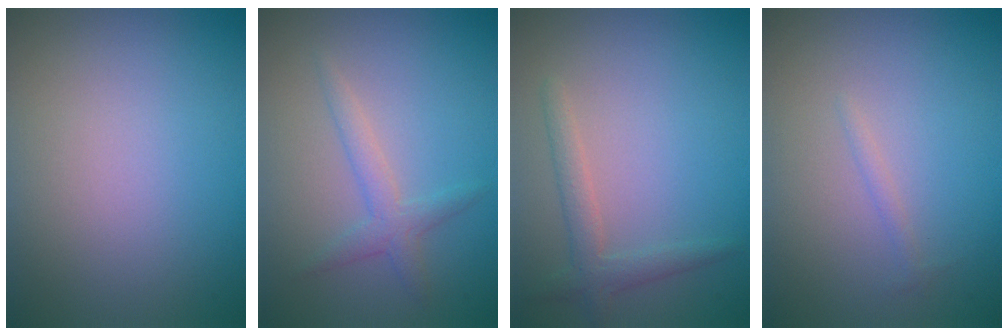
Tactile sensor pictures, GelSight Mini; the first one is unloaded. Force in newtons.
{"total": 2.0, "press": 2.0, "slide": 0.0}
{"total": 2.2, "press": 2.2, "slide": 0.1}
{"total": 0.6, "press": 0.6, "slide": 0.0}